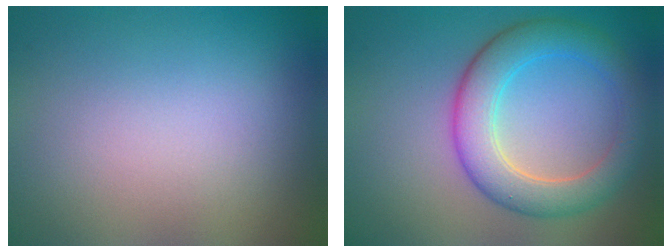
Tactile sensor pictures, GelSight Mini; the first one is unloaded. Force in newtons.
{"total": 5.7, "press": 5.7, "slide": 0.1}